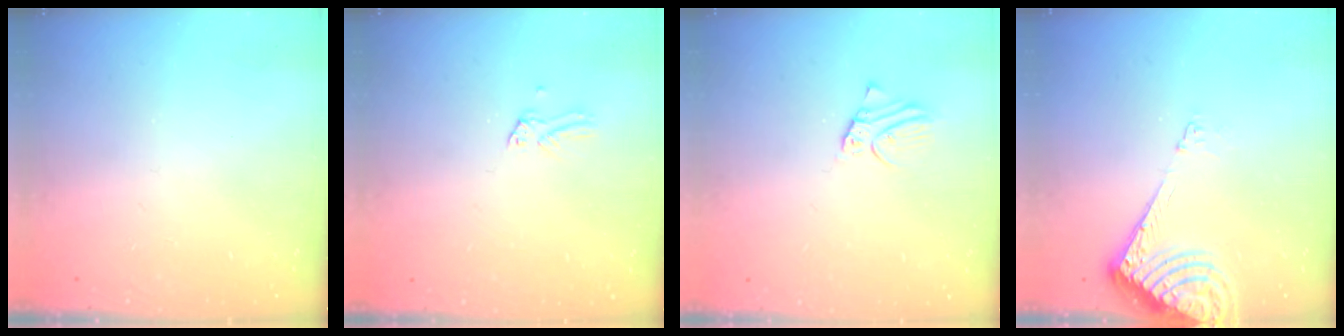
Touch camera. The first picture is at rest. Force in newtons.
{"total": 0.0}
{"total": 2.5, "press": 2.5, "slide": 0.2}
{"total": 9.2, "press": 9.2, "slide": 0.7}